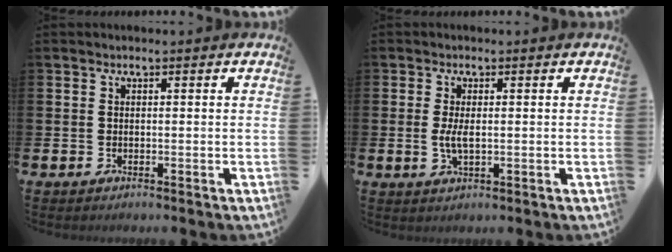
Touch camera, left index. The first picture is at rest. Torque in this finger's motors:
{"motor_torque": [0.72, -0.17, 0.12, 0.17]}